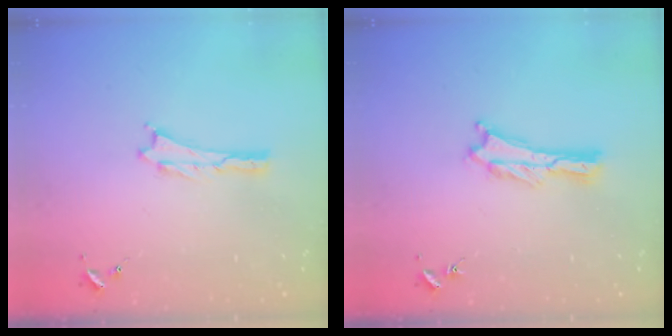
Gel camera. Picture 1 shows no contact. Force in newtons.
{"total": 0.9, "press": 0.9, "slide": 0.2}